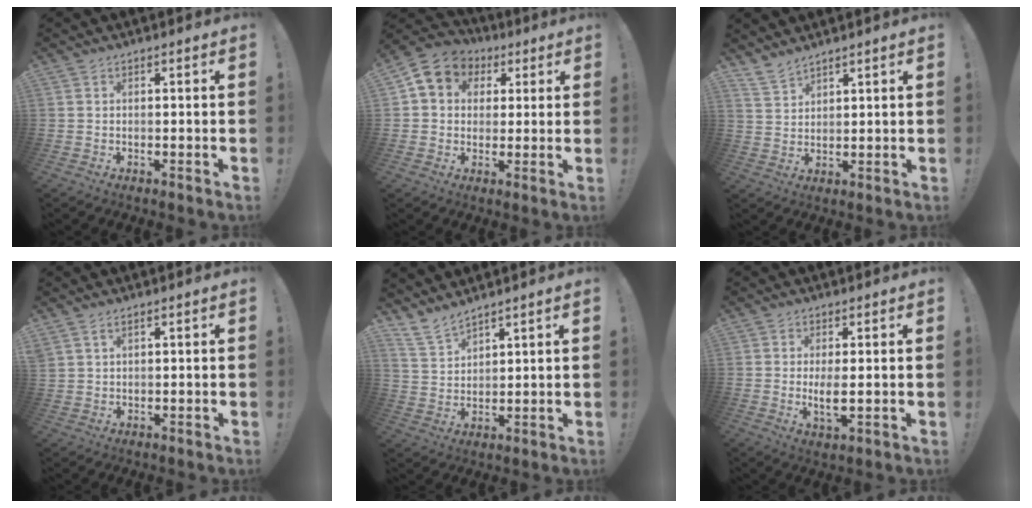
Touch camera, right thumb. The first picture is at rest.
{"total": 8.9, "force": [3.0, 7.6, 3.6], "torque": [-0.046, -0.009, 0.060]}
{"total": 5.0, "force": [4.5, 1.9, 1.3], "torque": [-0.029, -0.026, 0.087]}
{"total": 2.2, "force": [1.5, 1.0, 1.3], "torque": [-0.022, -0.005, 0.027]}
{"total": 6.9, "force": [6.0, 2.6, 2.1], "torque": [-0.050, -0.034, 0.118]}
{"total": 4.5, "force": [0.6, 1.2, 4.3], "torque": [-0.066, -0.018, 0.007]}